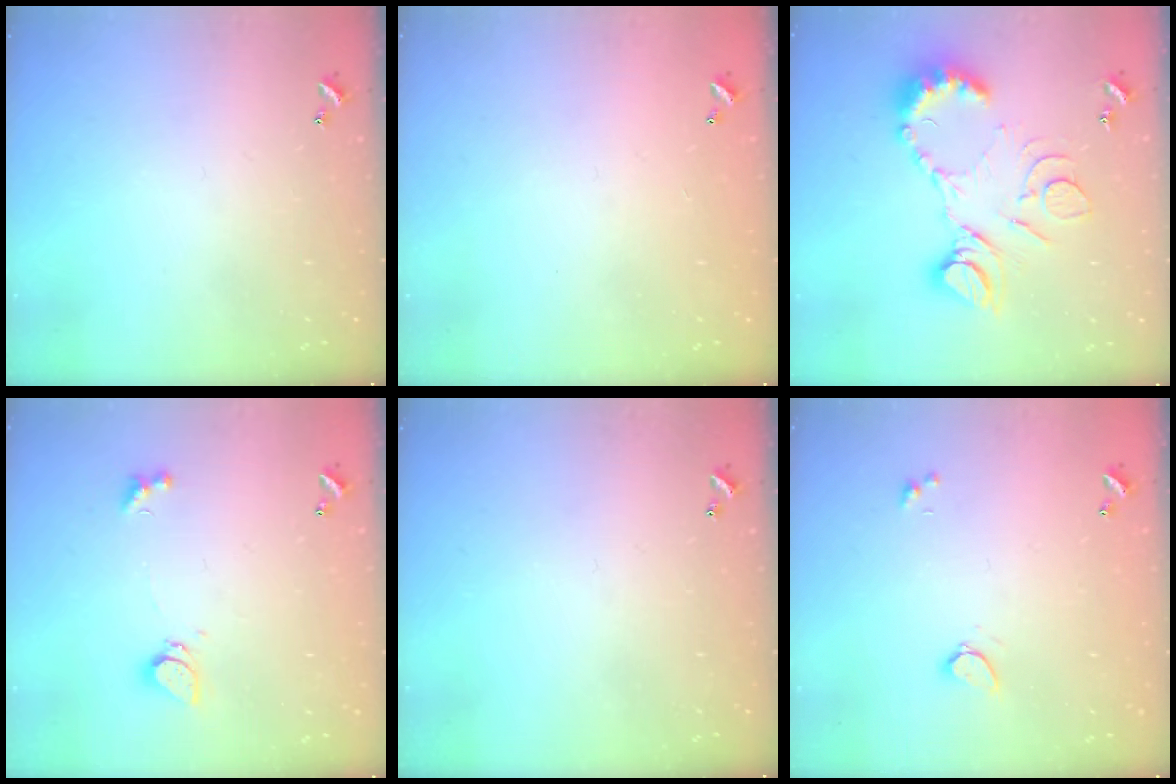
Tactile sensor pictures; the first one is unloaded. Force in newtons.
{"total": 2.8, "press": 2.8, "slide": 0.1}
{"total": 16.3, "press": 16.2, "slide": 1.7}
{"total": 1.3, "press": 1.2, "slide": 0.4}
{"total": 0.0}
{"total": 0.6, "press": 0.6, "slide": 0.2}